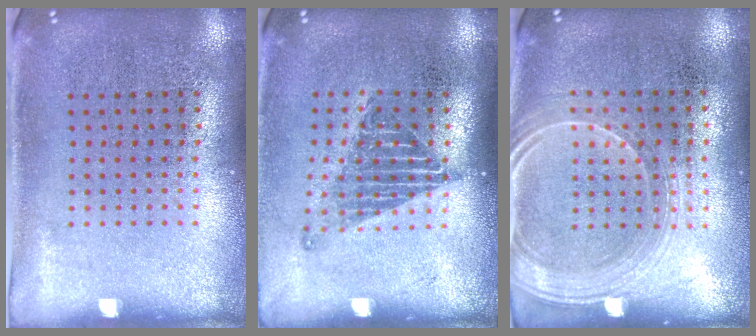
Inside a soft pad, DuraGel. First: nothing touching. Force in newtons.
{"total": 1.3, "press": 1.0, "slide": 0.8}
{"total": 1.7, "press": 1.5, "slide": 0.8}